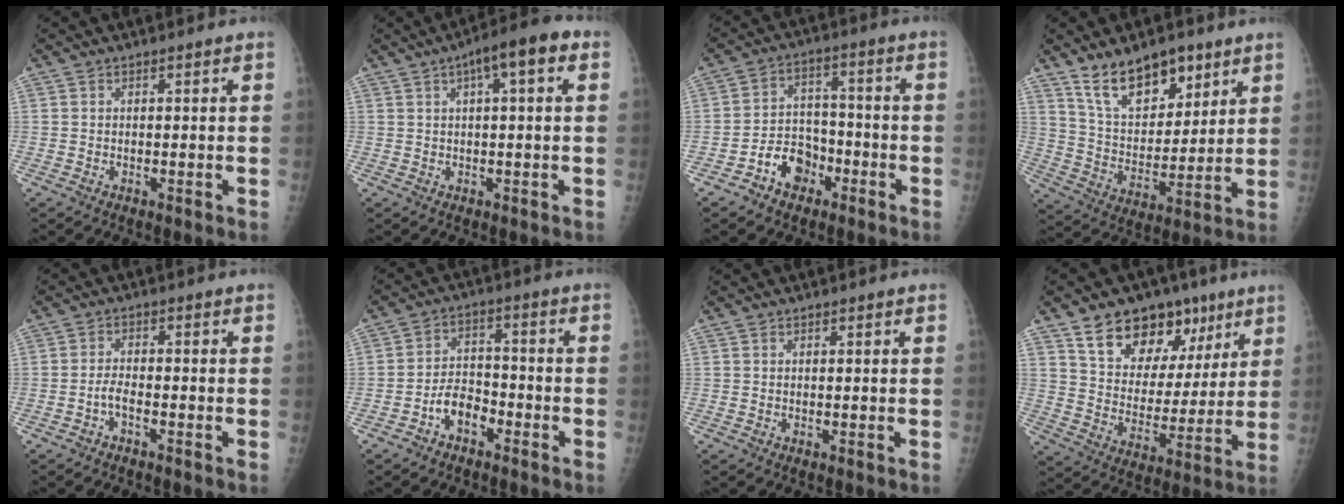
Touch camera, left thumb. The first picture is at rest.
{"total": 8.5, "force": [3.2, 2.2, 7.5], "torque": [-0.114, 0.024, 0.040]}
{"total": 8.0, "force": [-4.4, 5.9, 3.3], "torque": [-0.026, 0.042, -0.076]}
{"total": 14.6, "force": [9.8, 7.5, 7.9], "torque": [-0.089, -0.061, 0.180]}
{"total": 2.1, "force": [-1.3, 0.7, 1.6], "torque": [-0.031, 0.013, -0.027]}
{"total": 6.1, "force": [-3.3, 3.8, 3.3], "torque": [-0.042, 0.034, -0.064]}
{"total": 0.0}
{"total": 18.3, "force": [10.8, 11.3, 9.4], "torque": [-0.088, -0.042, 0.175]}